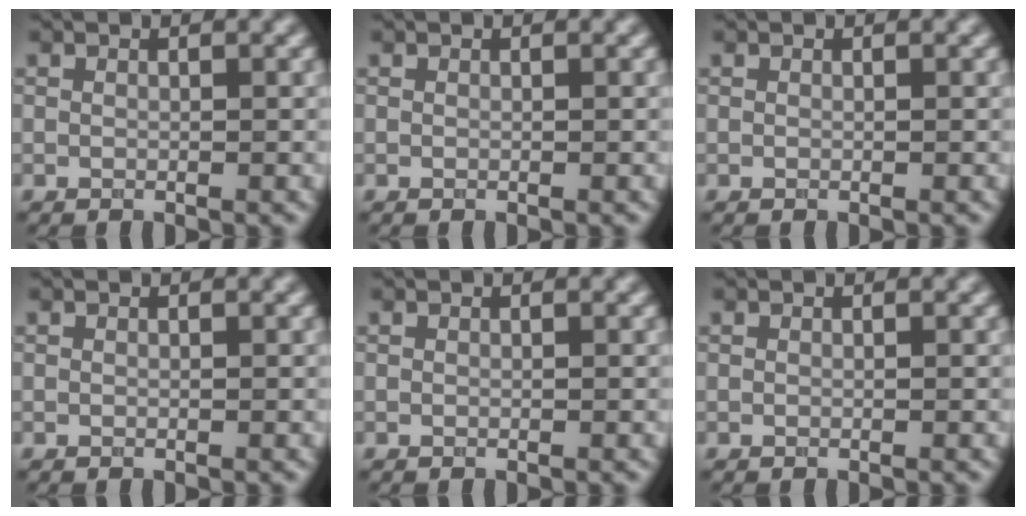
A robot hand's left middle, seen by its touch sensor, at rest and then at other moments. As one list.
[{"total": 0.0}, {"total": 0.0}, {"total": 0.0}, {"total": 0.0}, {"total": 0.0}]